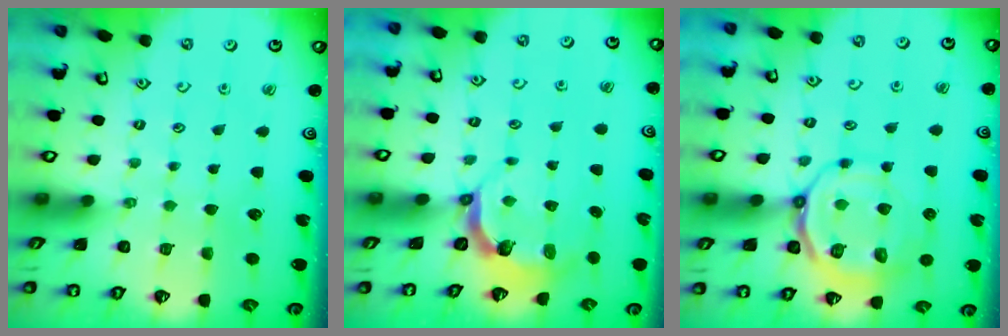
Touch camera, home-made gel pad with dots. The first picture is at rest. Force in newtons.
{"total": 4.4, "press": 3.2, "slide": 3.0}
{"total": 11.8, "press": 11.6, "slide": 2.2}